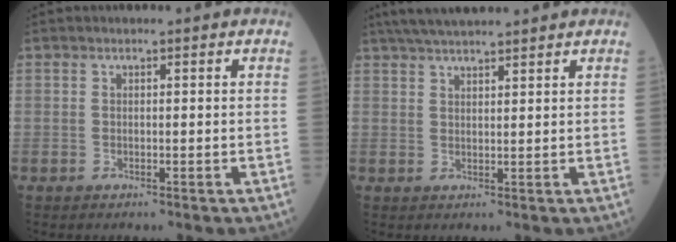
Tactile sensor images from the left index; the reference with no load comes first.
{"total": 8.2, "force": [7.2, 0.5, 3.9], "torque": [-0.067, 0.034, 0.117]}